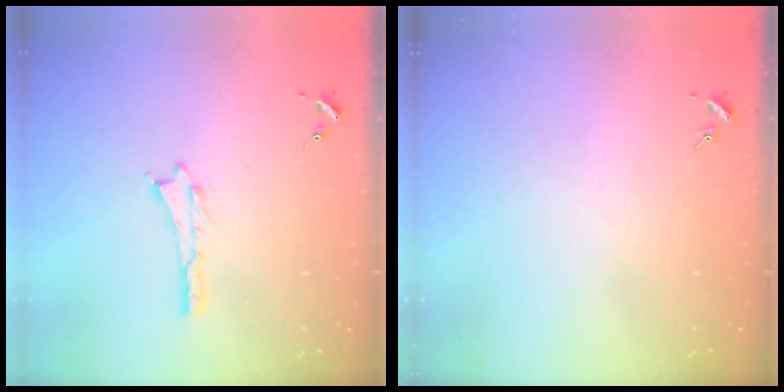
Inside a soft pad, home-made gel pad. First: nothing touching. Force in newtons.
{"total": 0.0}